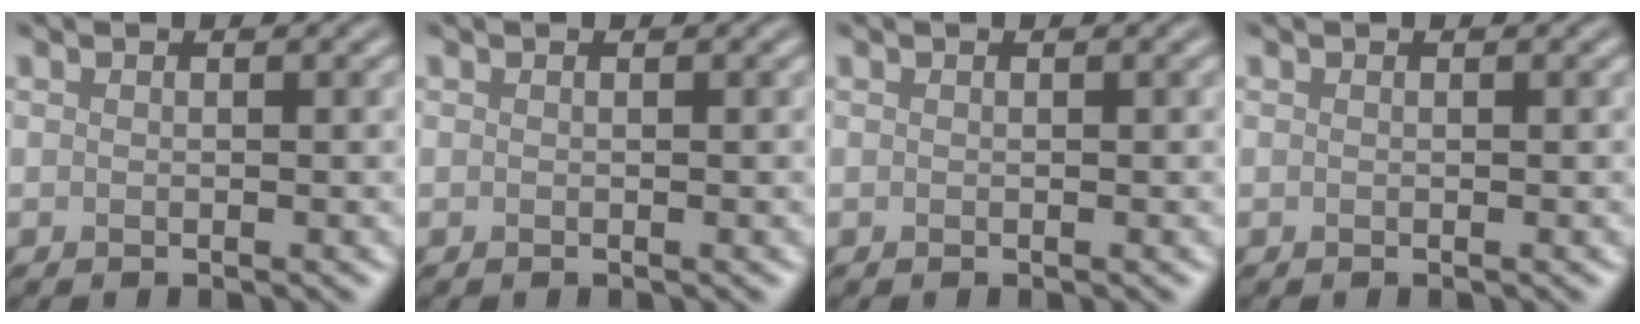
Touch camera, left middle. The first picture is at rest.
{"total": 0.0}
{"total": 0.0}
{"total": 0.0}